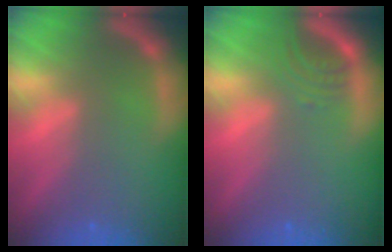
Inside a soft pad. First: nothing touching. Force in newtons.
{"total": 2.5}